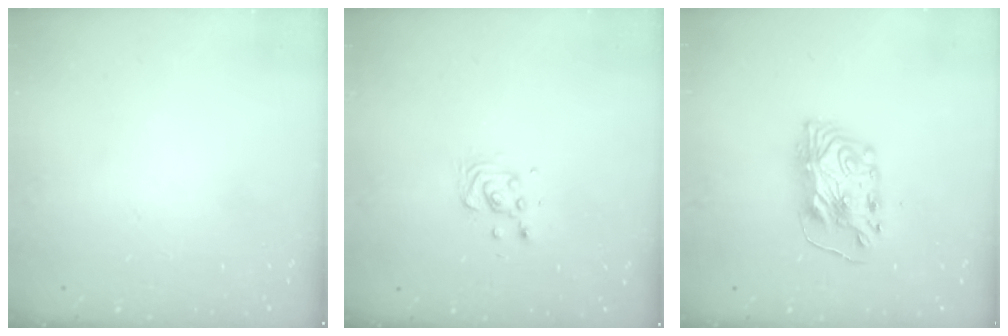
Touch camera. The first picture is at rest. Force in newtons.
{"total": 6.2, "press": 6.0, "slide": 1.6}
{"total": 7.7, "press": 7.7, "slide": 0.8}